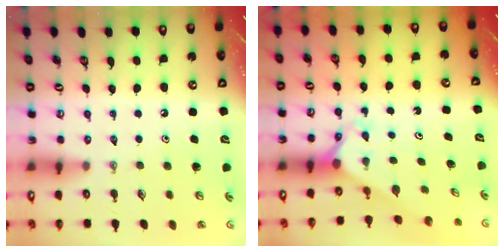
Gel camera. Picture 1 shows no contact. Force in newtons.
{"total": 2.4, "press": 2.4, "slide": 0.2}